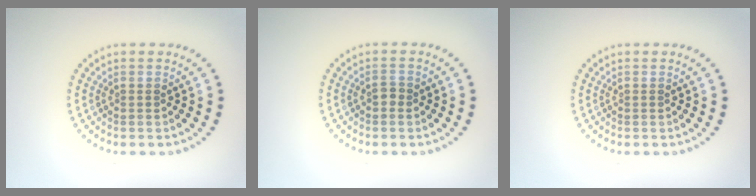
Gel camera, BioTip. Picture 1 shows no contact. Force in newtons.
{"total": 0.8, "press": 0.8, "slide": 0.1}
{"total": 0.0}